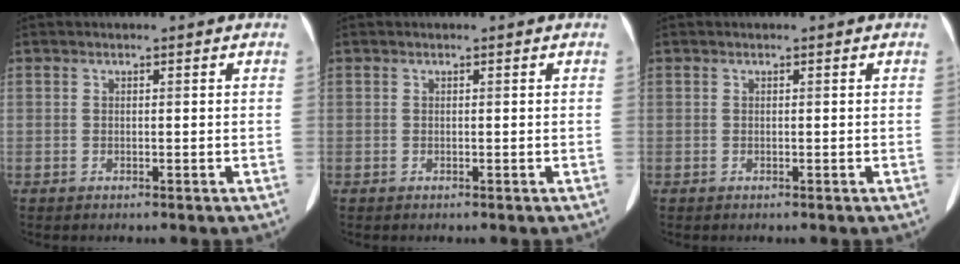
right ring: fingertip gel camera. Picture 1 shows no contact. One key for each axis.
{"total": 0.0}
{"total": 0.0}